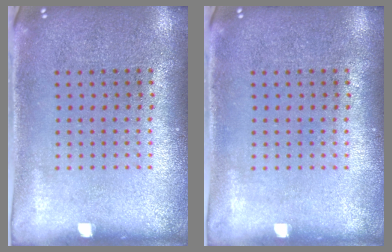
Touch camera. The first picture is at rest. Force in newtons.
{"total": 0.0}